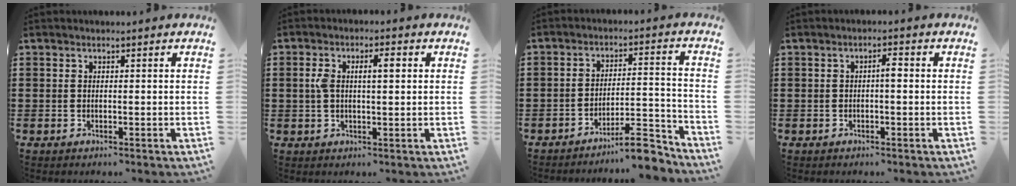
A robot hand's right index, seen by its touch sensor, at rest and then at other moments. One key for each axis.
{"total": 4.5, "fx": 0.8, "fy": 1.5, "fz": 4.1, "tx": -0.081, "ty": 0.002, "tz": 0.006}
{"total": 8.4, "fx": -7.3, "fy": 1.3, "fz": 4.0, "tx": -0.053, "ty": 0.020, "tz": -0.134}
{"total": 1.7, "fx": -0.1, "fy": 0.4, "fz": 1.6, "tx": -0.032, "ty": 0.003, "tz": -0.004}